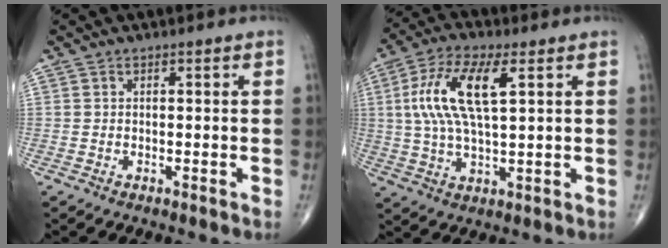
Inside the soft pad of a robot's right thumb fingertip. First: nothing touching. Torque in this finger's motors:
{"motor_torque": [0.27, 0.42, 1.44, 0.30, 0.14]}